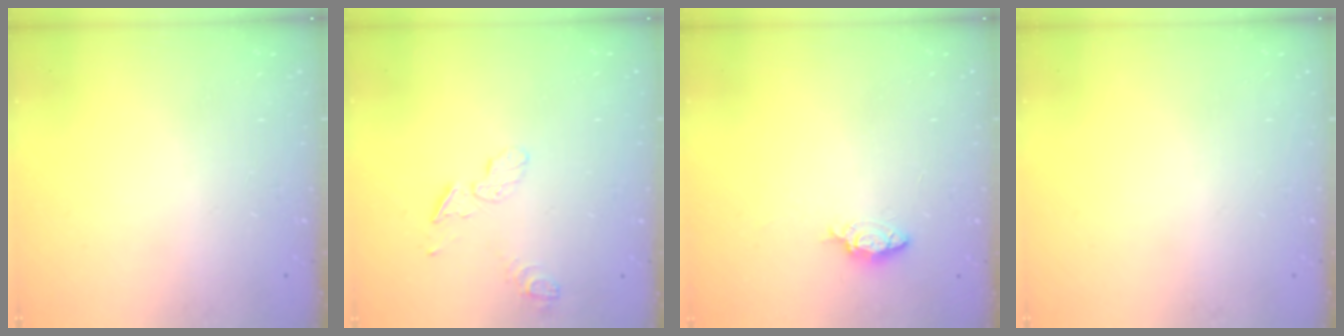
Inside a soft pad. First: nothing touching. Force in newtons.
{"total": 5.5, "press": 5.5, "slide": 0.3}
{"total": 5.0, "press": 4.9, "slide": 0.8}
{"total": 0.0}